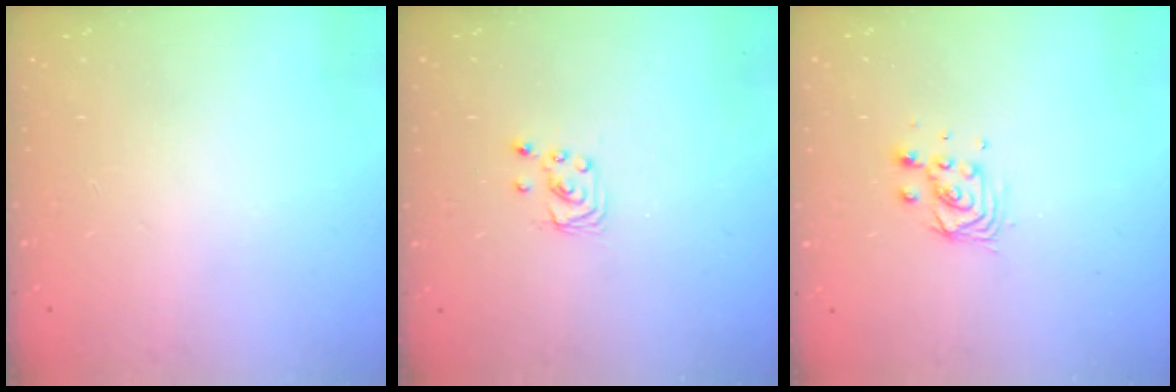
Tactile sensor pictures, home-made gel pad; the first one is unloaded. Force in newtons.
{"total": 2.2, "press": 2.2, "slide": 0.2}
{"total": 4.2, "press": 4.2, "slide": 0.3}